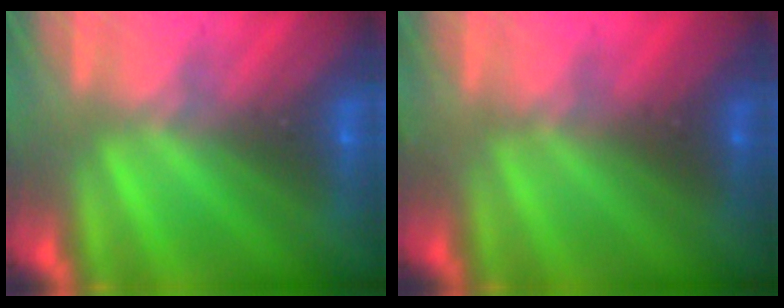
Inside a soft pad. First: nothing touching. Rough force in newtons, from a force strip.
{"total": 4.5}